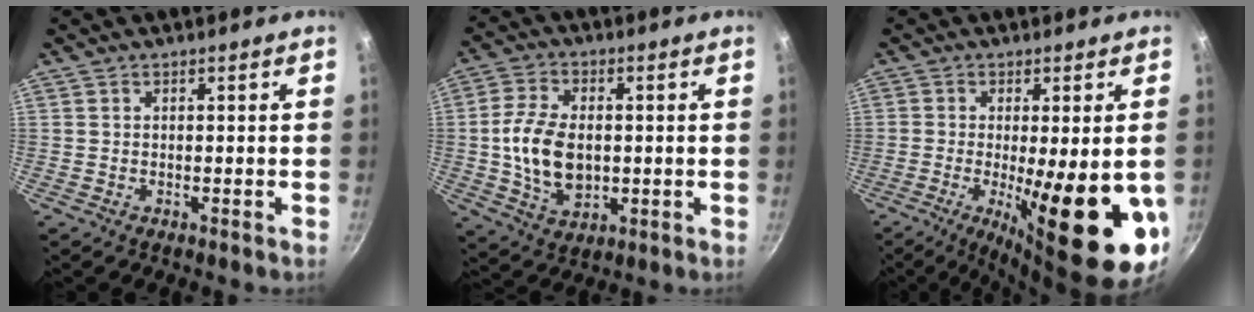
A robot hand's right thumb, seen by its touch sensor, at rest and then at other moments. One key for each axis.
{"total": 12.0, "fx": -0.2, "fy": 7.8, "fz": 9.1, "tx": -0.161, "ty": 0.002, "tz": -0.002}
{"total": 20.4, "fx": -4.3, "fy": 5.8, "fz": 19.1, "tx": -0.263, "ty": -0.022, "tz": -0.048}